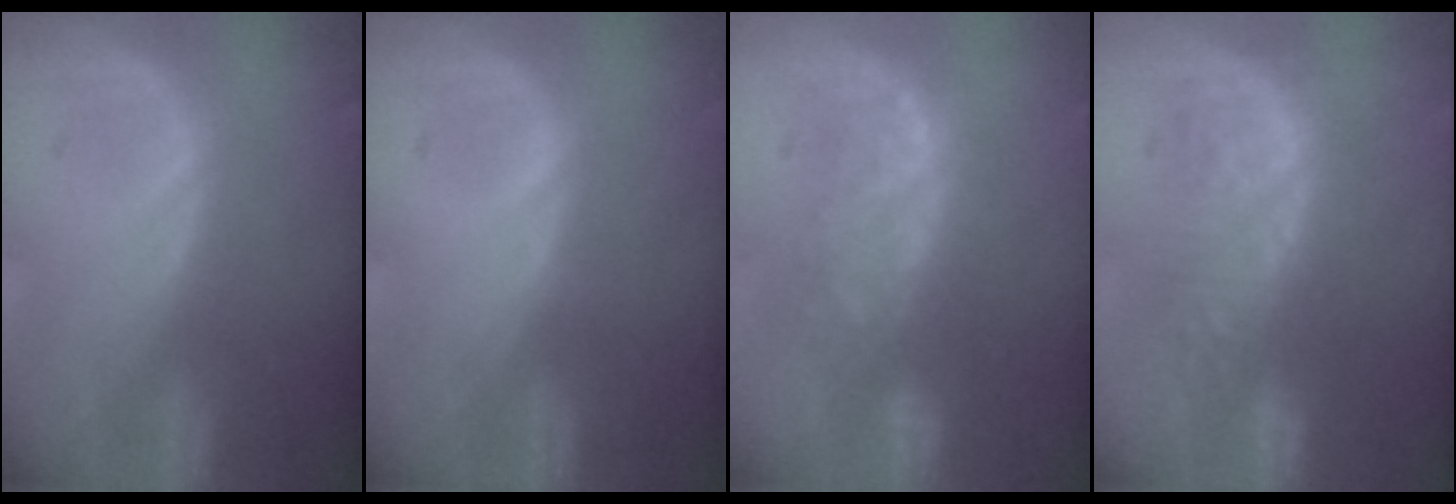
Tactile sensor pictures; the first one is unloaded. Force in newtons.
{"total": 0.0}
{"total": 7.9, "press": 7.7, "slide": 1.8}
{"total": 8.8, "press": 8.7, "slide": 1.4}